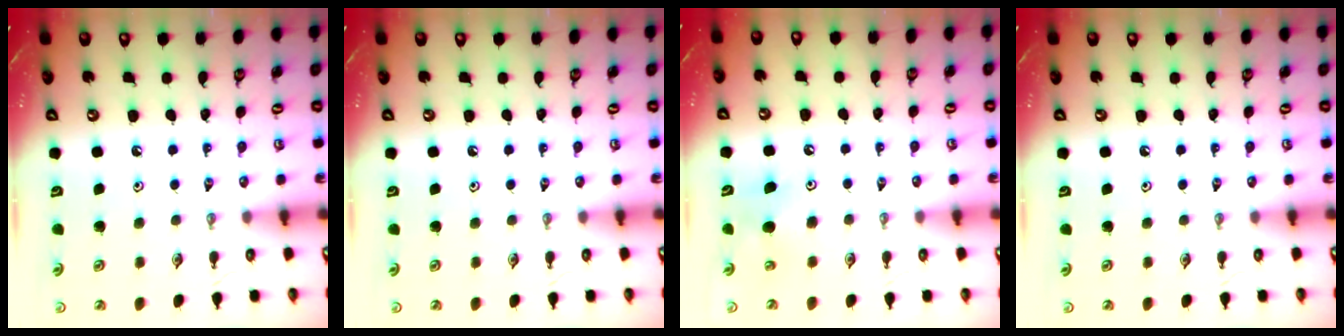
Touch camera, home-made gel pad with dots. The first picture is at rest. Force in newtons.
{"total": 0.0}
{"total": 5.7, "press": 5.7, "slide": 0.3}
{"total": 0.0}